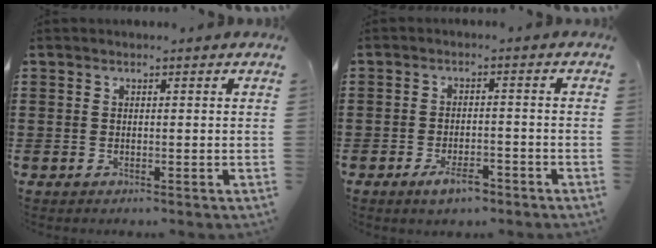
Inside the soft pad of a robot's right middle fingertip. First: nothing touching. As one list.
[{"total": 3.9, "force": [-2.7, 1.5, 2.3], "torque": [-0.043, 0.006, -0.052]}]